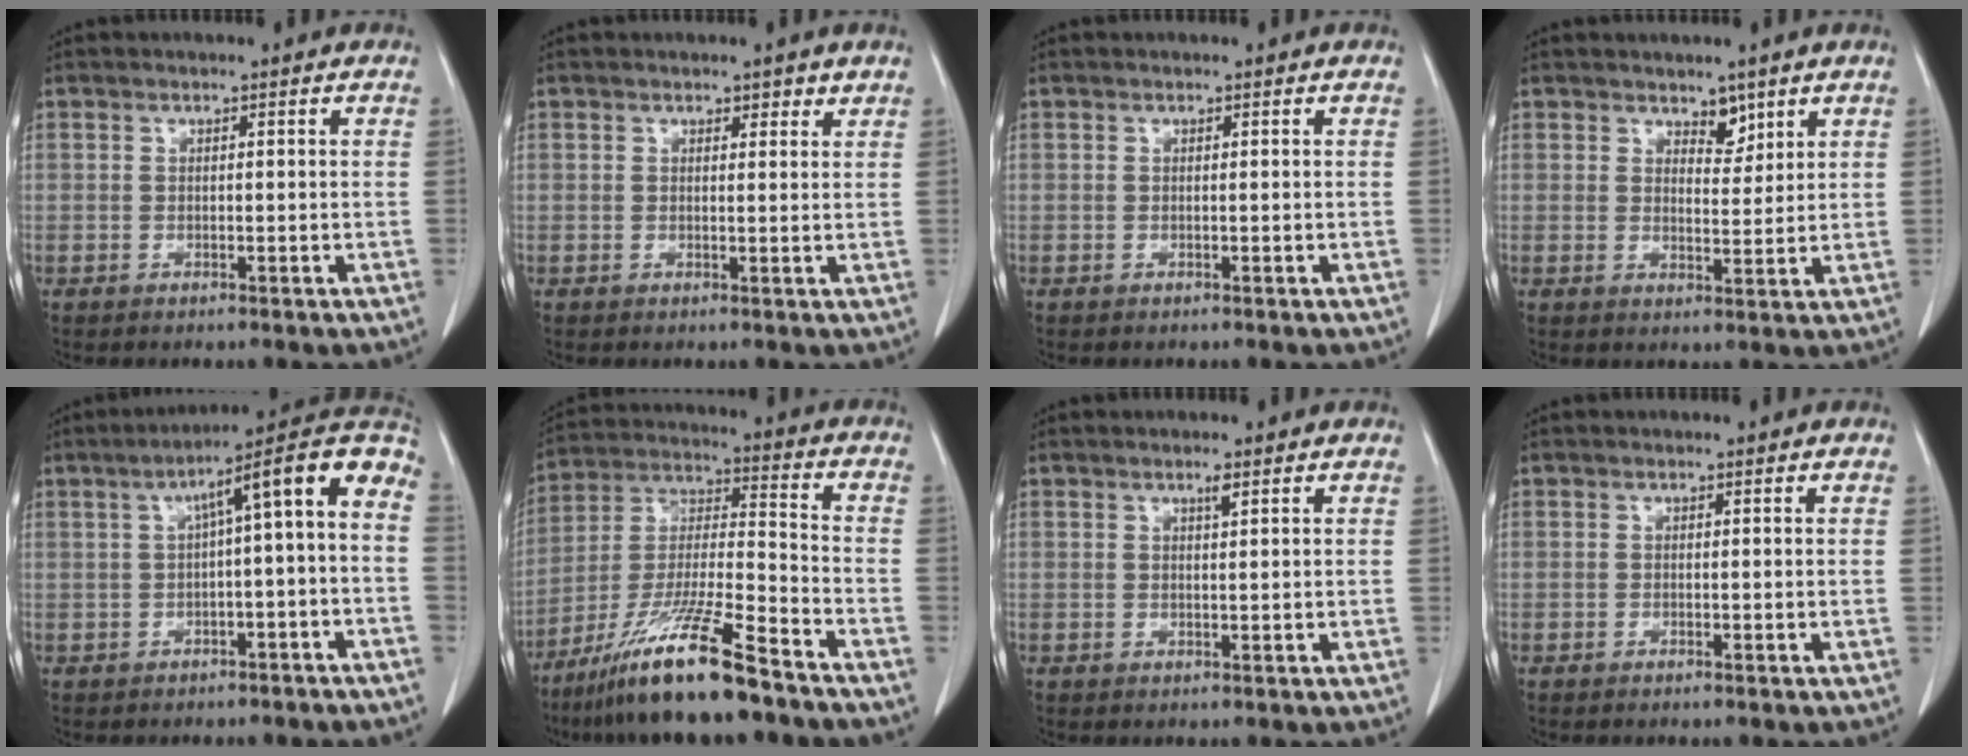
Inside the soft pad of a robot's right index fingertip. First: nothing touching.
{"total": 1.6, "force": [1.3, 0.7, 0.7], "torque": [-0.007, -0.002, 0.016]}
{"total": 0.0}
{"total": 3.1, "force": [2.4, 1.6, 1.4], "torque": [-0.016, -0.005, 0.041]}
{"total": 11.9, "force": [0.6, 1.0, 11.9], "torque": [-0.171, 0.047, 0.004]}
{"total": 16.2, "force": [-11.6, 0.6, 11.2], "torque": [-0.233, -0.033, -0.214]}
{"total": 1.0, "force": [0.7, 0.0, 0.8], "torque": [-0.016, -0.002, 0.012]}
{"total": 0.0}